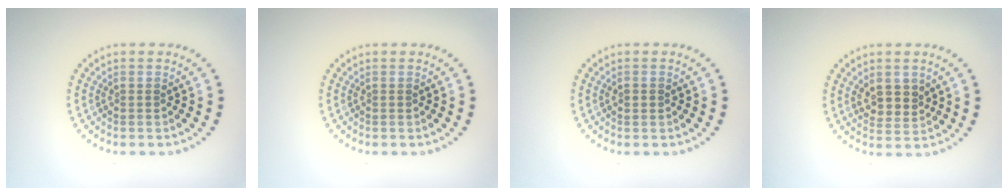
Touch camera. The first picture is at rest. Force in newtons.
{"total": 0.0}
{"total": 1.0, "press": 1.0, "slide": 0.1}
{"total": 2.6, "press": 2.4, "slide": 1.0}